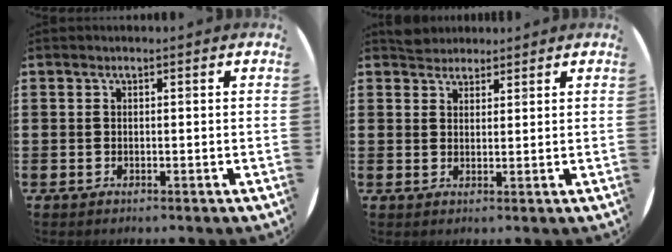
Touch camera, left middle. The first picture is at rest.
{"total": 2.5, "force": [2.3, 0.8, -0.1], "torque": [0.004, 0.001, 0.045]}